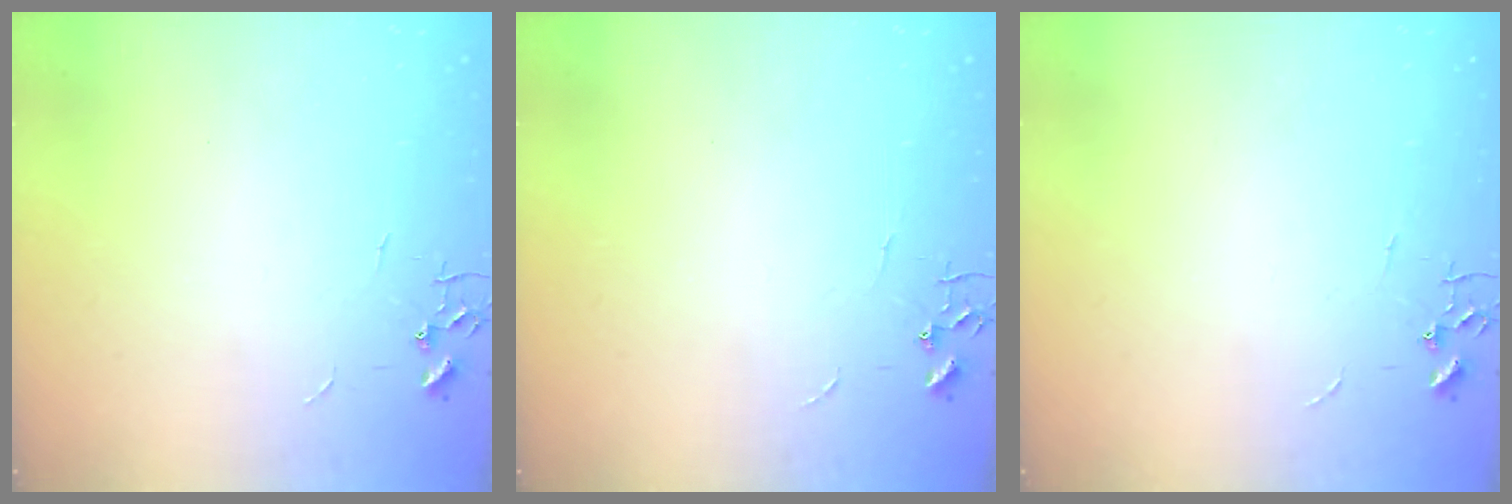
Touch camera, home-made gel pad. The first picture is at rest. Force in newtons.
{"total": 0.0}
{"total": 0.0}